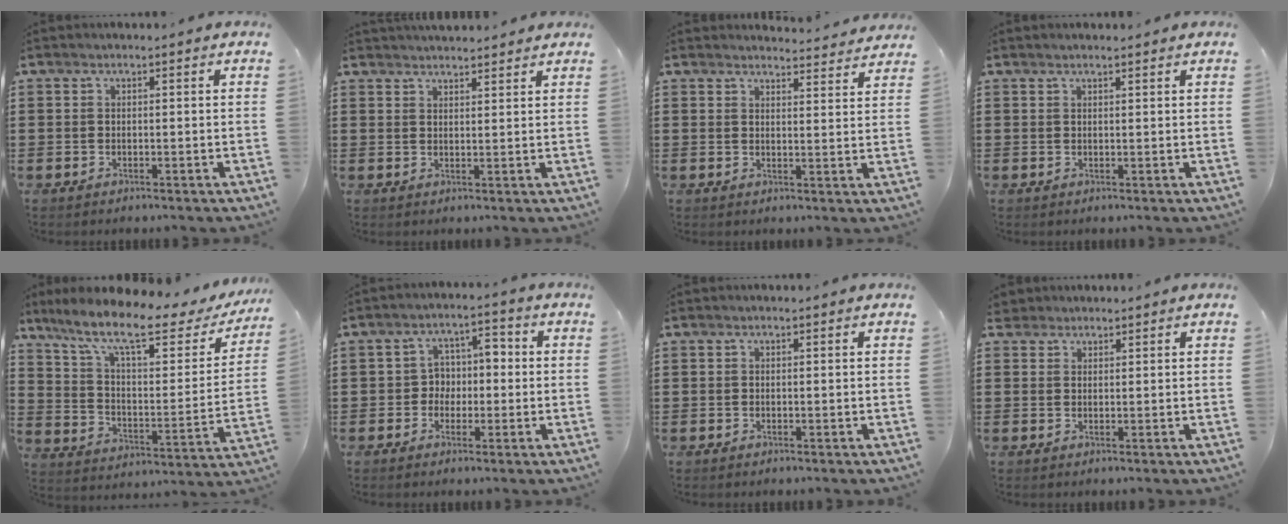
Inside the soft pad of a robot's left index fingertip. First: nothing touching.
{"total": 2.5, "force": [2.5, 0.0, -0.1], "torque": [-0.005, -0.004, 0.049]}
{"total": 3.3, "force": [3.3, 0.0, 0.3], "torque": [-0.008, -0.020, 0.059]}
{"total": 1.0, "force": [0.9, 0.0, 0.4], "torque": [-0.009, 0.000, 0.017]}
{"total": 11.8, "force": [8.4, 2.3, 7.9], "torque": [-0.175, -0.042, 0.137]}
{"total": 4.2, "force": [-0.8, 3.7, 1.9], "torque": [-0.052, 0.014, -0.023]}
{"total": 0.0}
{"total": 2.0, "force": [1.8, 1.0, 0.1], "torque": [-0.009, 0.006, 0.035]}